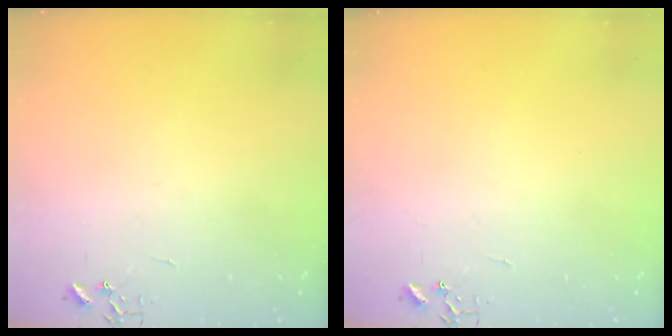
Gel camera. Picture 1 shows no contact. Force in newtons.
{"total": 0.0}